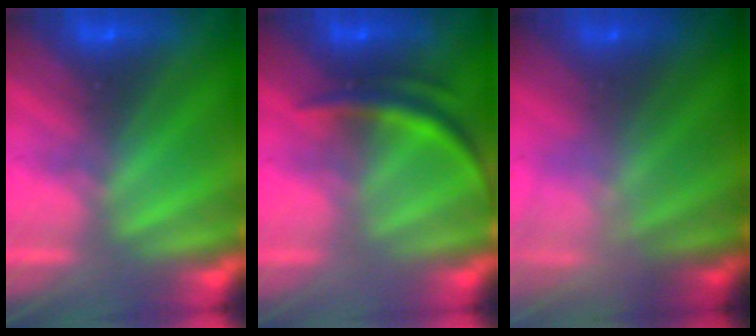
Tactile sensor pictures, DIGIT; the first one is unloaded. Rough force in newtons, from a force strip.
{"total": 3.5}
{"total": 2.3}